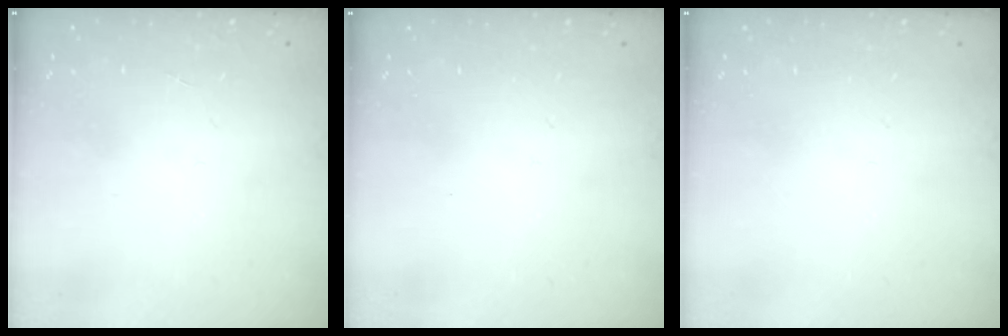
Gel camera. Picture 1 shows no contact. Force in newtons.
{"total": 0.0}
{"total": 0.0}